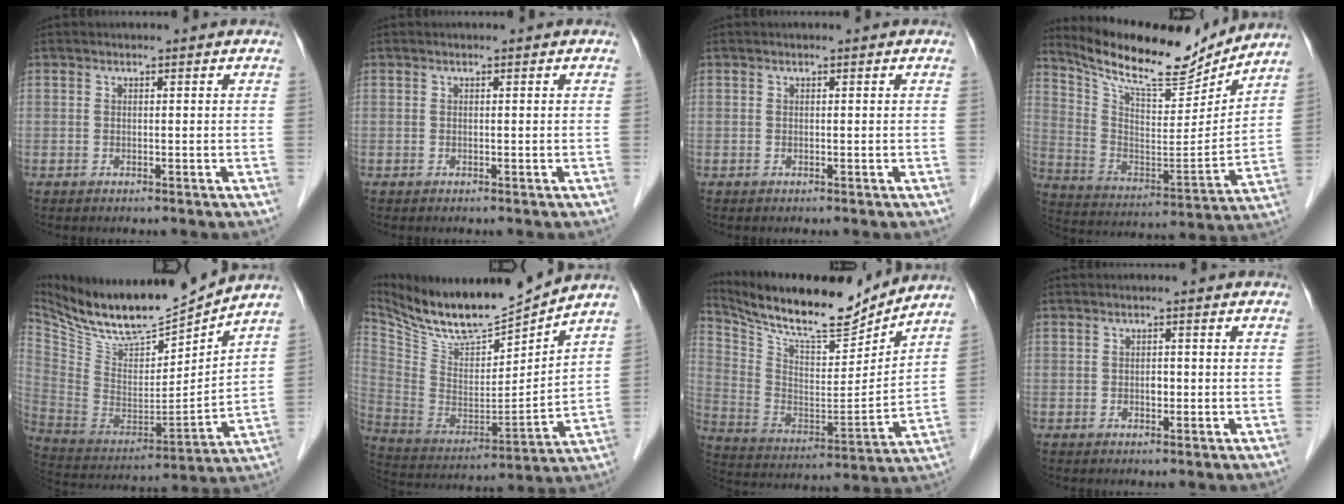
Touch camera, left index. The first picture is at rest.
{"total": 0.0}
{"total": 0.0}
{"total": 17.3, "force": [15.8, 3.1, 6.2], "torque": [-0.125, -0.024, 0.263]}
{"total": 17.8, "force": [16.3, 1.8, 6.9], "torque": [-0.144, -0.025, 0.297]}
{"total": 15.0, "force": [14.1, 0.9, 5.0], "torque": [-0.111, -0.016, 0.266]}
{"total": 18.9, "force": [17.1, 2.4, 7.6], "torque": [-0.154, -0.017, 0.290]}
{"total": 1.2, "force": [-0.2, 0.7, 0.9], "torque": [-0.015, 0.002, -0.004]}